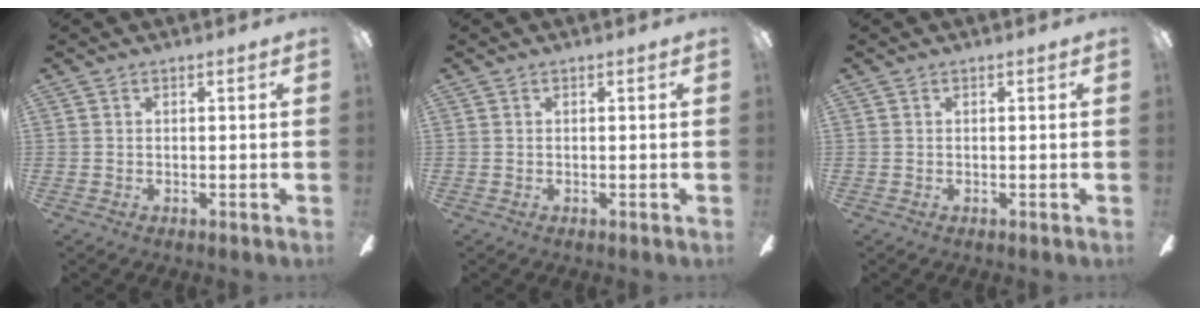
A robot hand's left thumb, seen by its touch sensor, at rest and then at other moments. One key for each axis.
{"total": 0.0}
{"total": 0.0}